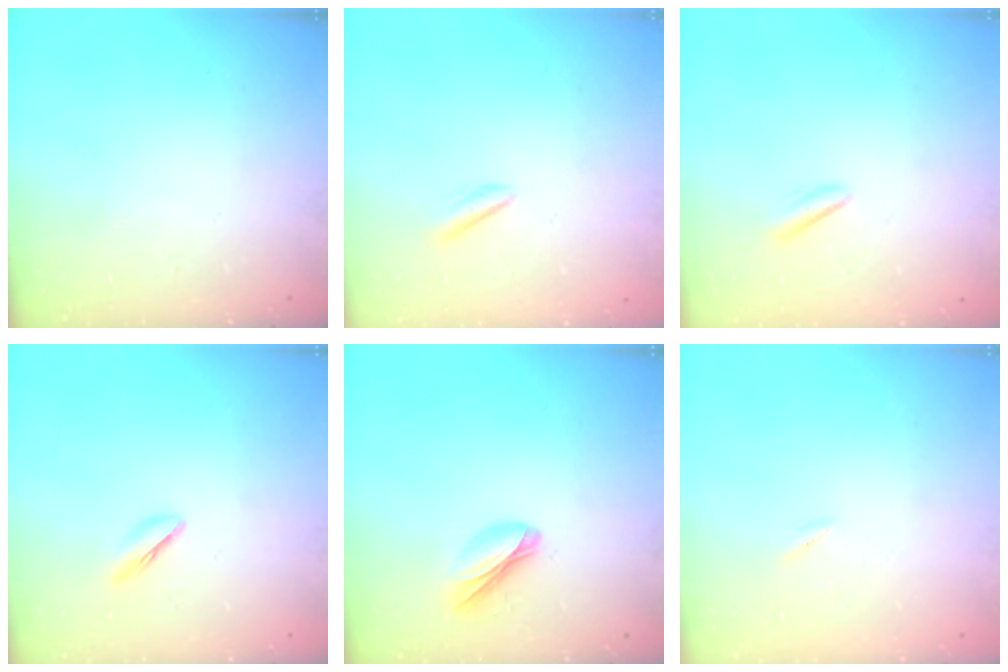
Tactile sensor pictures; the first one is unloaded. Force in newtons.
{"total": 2.0, "press": 1.8, "slide": 1.0}
{"total": 2.0, "press": 1.7, "slide": 1.0}
{"total": 3.1, "press": 3.0, "slide": 1.0}
{"total": 6.1, "press": 6.0, "slide": 0.7}
{"total": 1.6, "press": 1.6, "slide": 0.1}